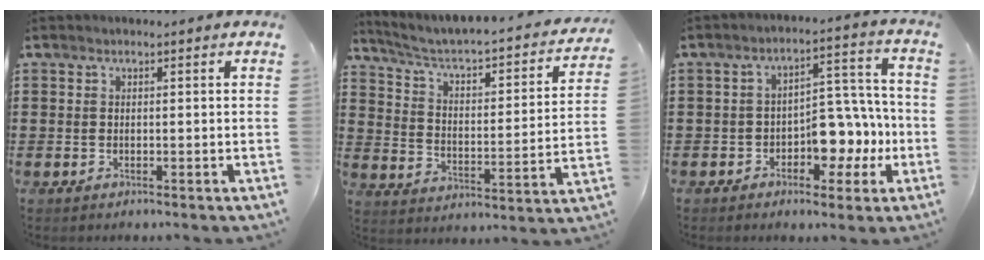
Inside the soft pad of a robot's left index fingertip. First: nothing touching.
{"total": 3.2, "force": [2.2, 0.9, 2.1], "torque": [-0.057, -0.031, 0.023]}
{"total": 7.5, "force": [-2.6, 4.6, 5.2], "torque": [-0.077, 0.011, -0.050]}